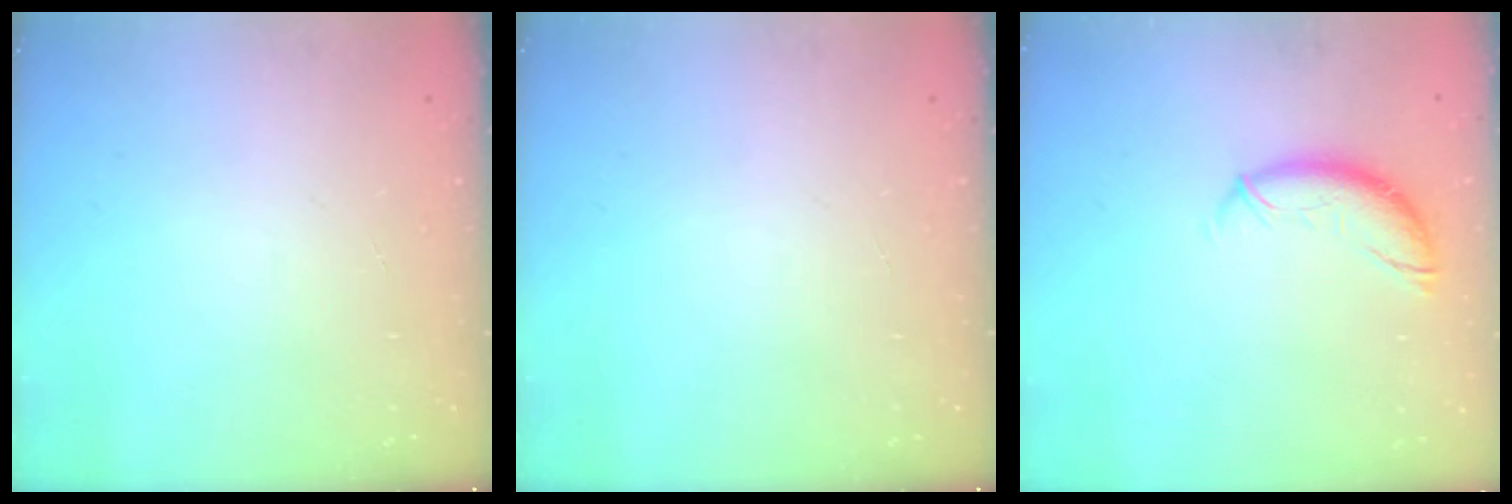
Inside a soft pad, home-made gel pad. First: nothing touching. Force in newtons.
{"total": 0.0}
{"total": 9.8, "press": 9.7, "slide": 1.6}